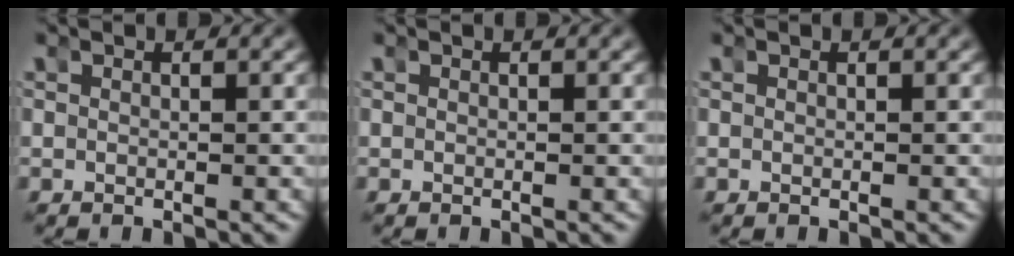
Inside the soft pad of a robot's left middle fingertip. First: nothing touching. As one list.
[{"total": 0.0}, {"total": 0.0}]